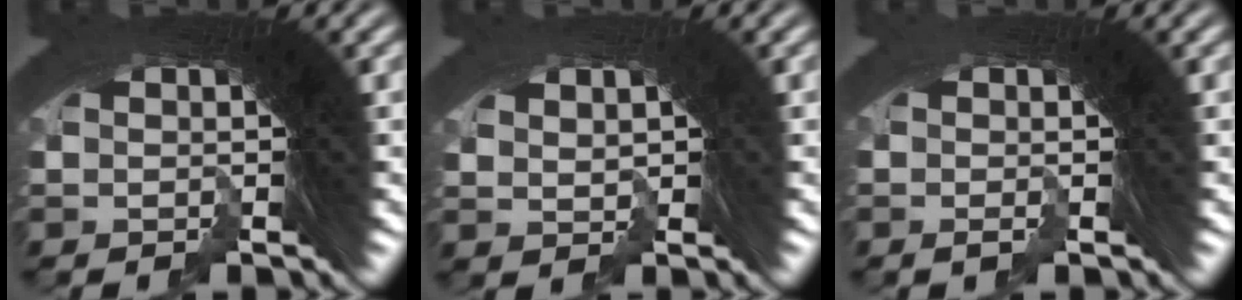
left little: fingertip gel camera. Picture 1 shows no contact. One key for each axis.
{"total": 1.9, "fx": -1.4, "fy": 1.0, "fz": -0.9, "tx": -0.009, "ty": -0.018, "tz": -0.011}
{"total": 0.8, "fx": -0.5, "fy": -0.3, "fz": -0.5, "tx": 0.007, "ty": -0.002, "tz": -0.007}